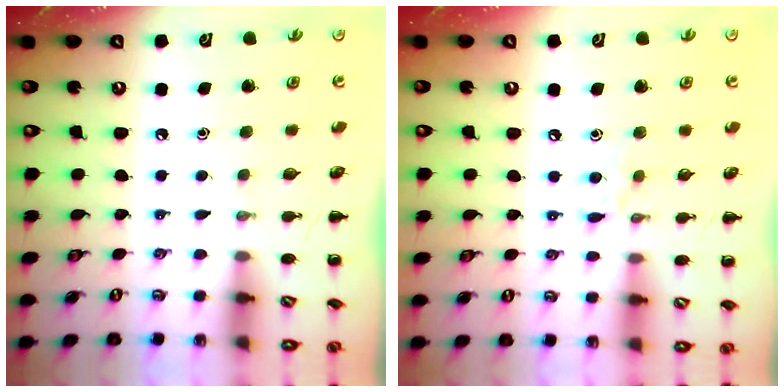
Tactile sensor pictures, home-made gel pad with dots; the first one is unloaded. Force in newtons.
{"total": 6.4, "press": 6.2, "slide": 1.7}